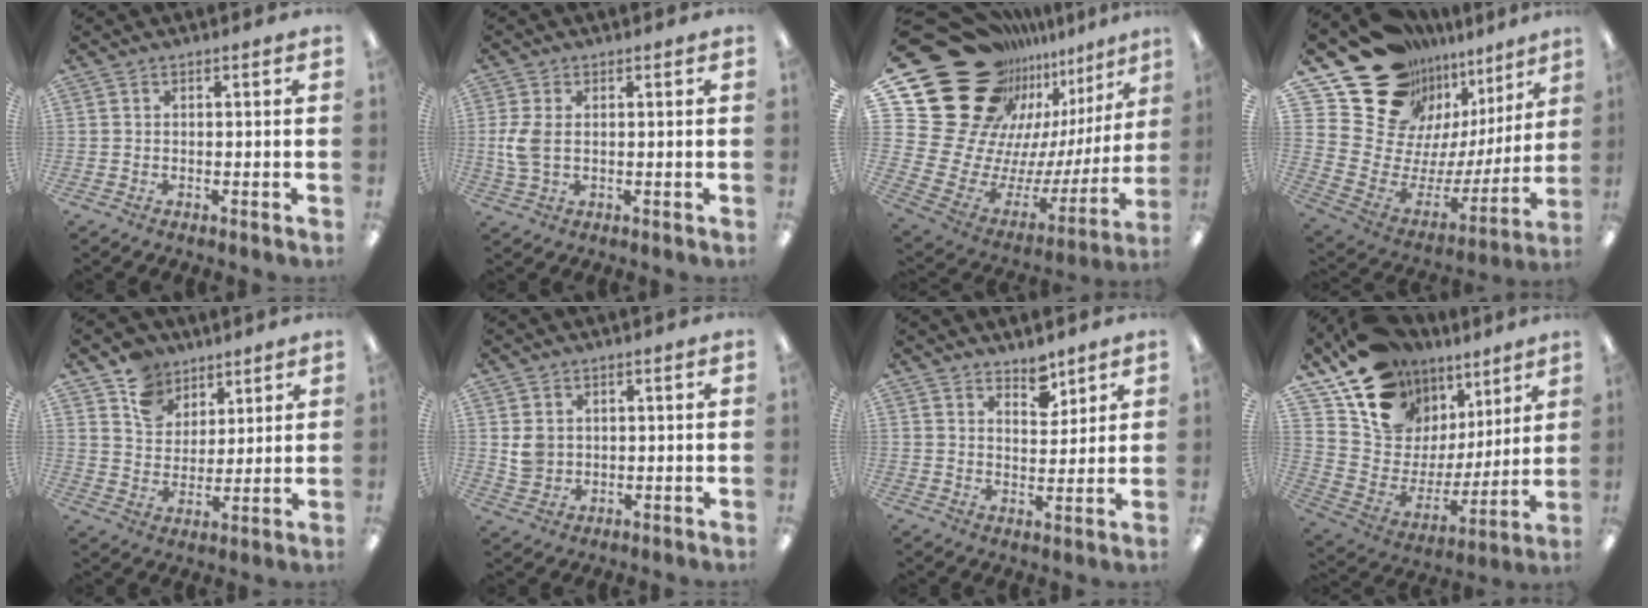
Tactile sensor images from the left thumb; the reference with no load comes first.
{"total": 5.6, "force": [0.3, 3.4, 4.5], "torque": [-0.111, 0.000, 0.000]}
{"total": 28.3, "force": [16.9, 18.1, 13.8], "torque": [-0.231, -0.161, 0.364]}
{"total": 27.7, "force": [18.4, 16.6, 12.3], "torque": [-0.188, -0.148, 0.382]}
{"total": 10.3, "force": [7.3, 7.1, 1.9], "torque": [-0.047, -0.040, 0.141]}
{"total": 4.3, "force": [1.2, 3.9, 1.4], "torque": [-0.017, 0.002, 0.021]}
{"total": 5.5, "force": [4.7, 2.4, 1.4], "torque": [0.000, -0.035, 0.081]}
{"total": 16.1, "force": [11.3, 10.4, 4.9], "torque": [-0.109, -0.082, 0.214]}